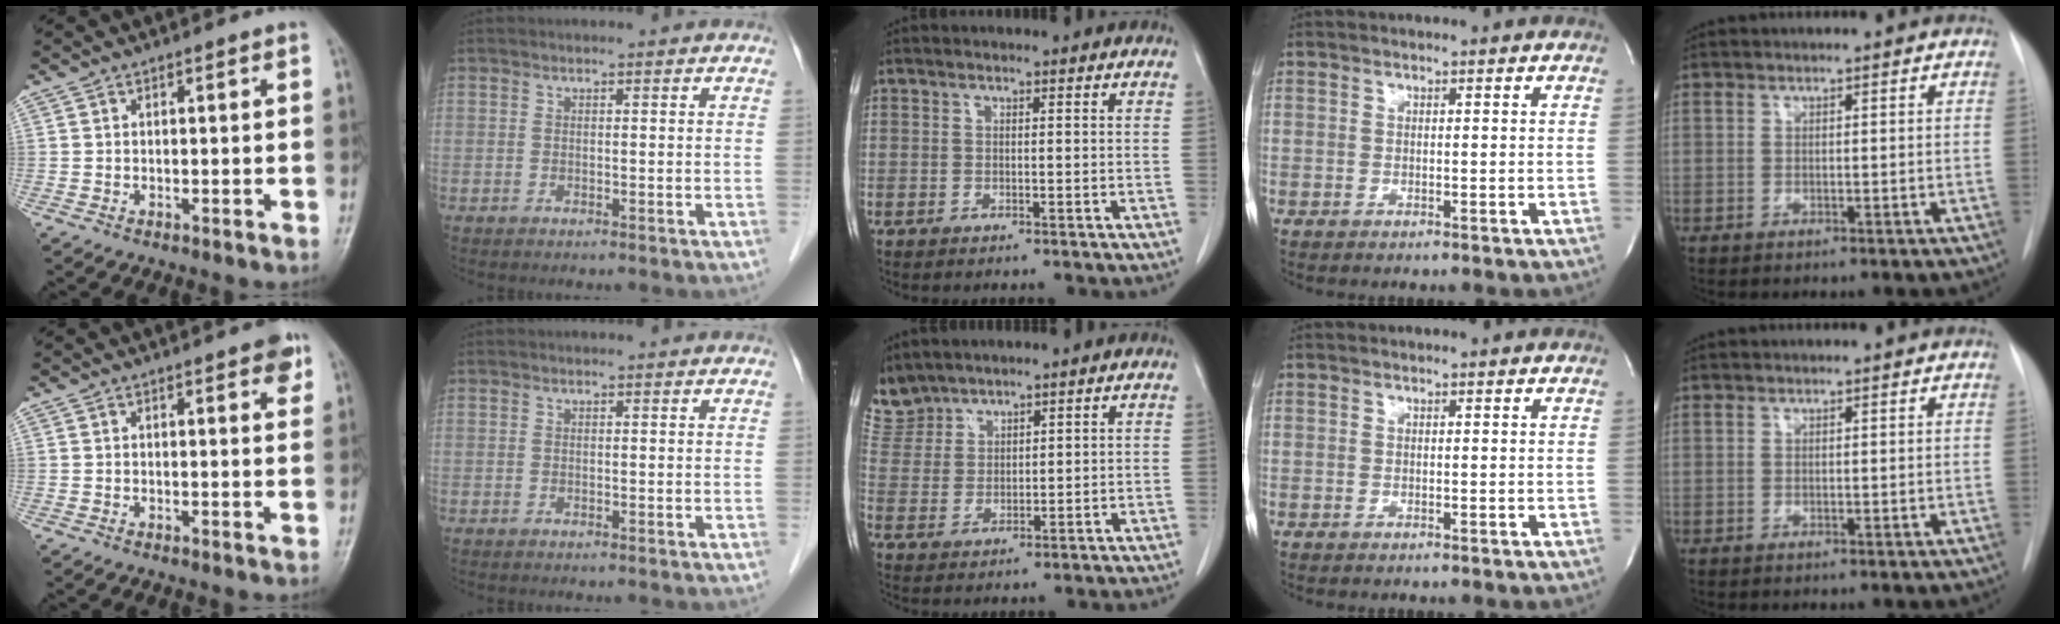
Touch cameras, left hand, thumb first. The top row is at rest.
{"thumb": {"total": 3.5, "force": [1.9, 1.1, 2.7], "torque": [-0.024, -0.006, 0.019]}, "middle": {"total": 5.6, "force": [5.3, 1.6, -0.2], "torque": [-0.004, 0.004, 0.122]}}